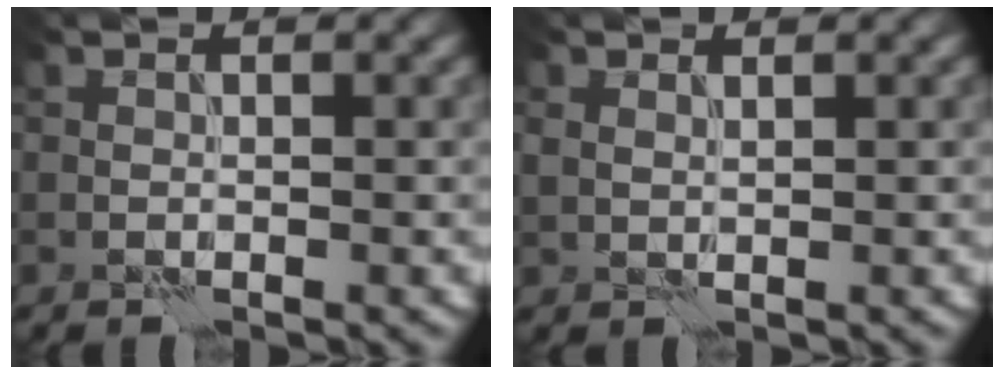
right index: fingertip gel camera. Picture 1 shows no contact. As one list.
[{"total": 1.2, "force": [0.8, 0.6, 0.7], "torque": [-0.011, -0.001, 0.019]}]